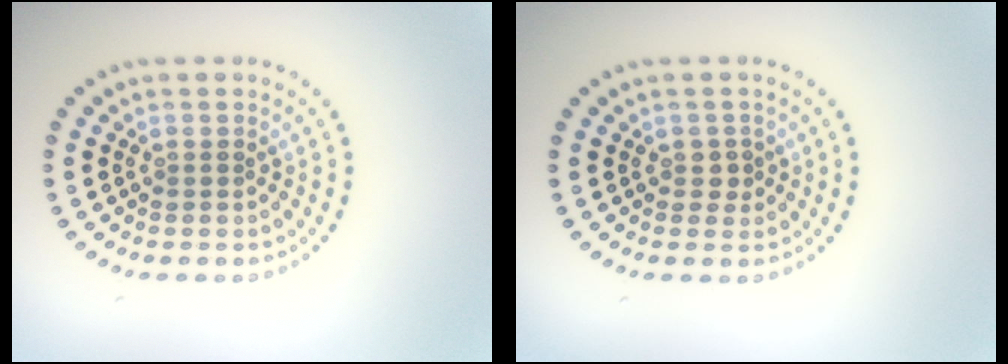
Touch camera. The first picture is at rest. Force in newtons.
{"total": 1.0, "press": 1.0, "slide": 0.4}